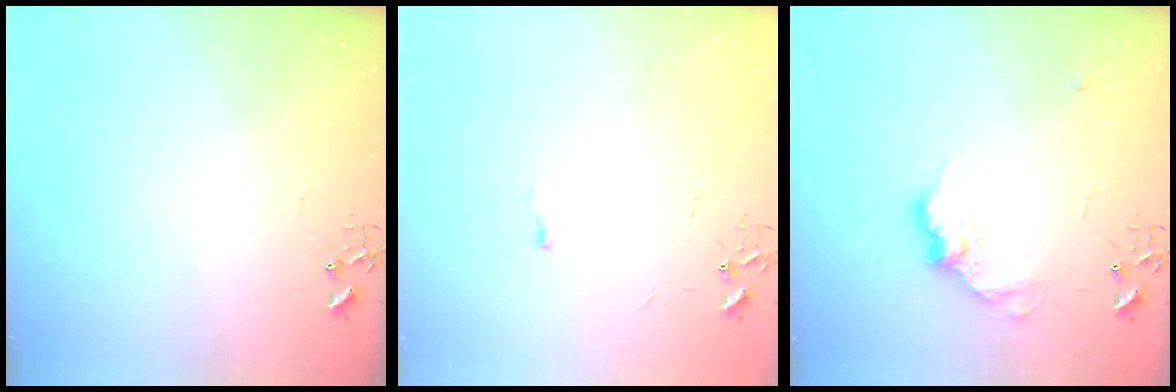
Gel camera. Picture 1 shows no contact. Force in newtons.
{"total": 3.4, "press": 3.4, "slide": 0.5}
{"total": 11.8, "press": 11.8, "slide": 0.6}